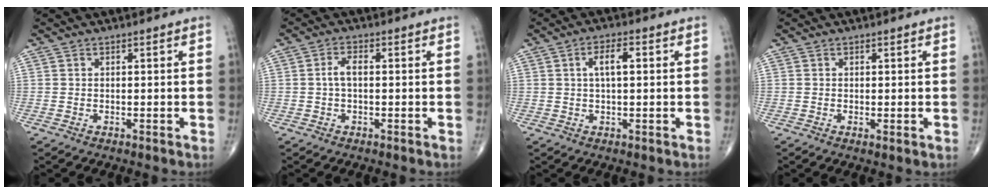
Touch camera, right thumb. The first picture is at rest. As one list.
[{"total": 2.6, "force": [-0.1, 1.2, 2.3], "torque": [-0.046, 0.009, -0.005]}, {"total": 4.4, "force": [0.9, 1.7, 4.0], "torque": [-0.072, 0.008, 0.014]}, {"total": 0.8, "force": [0.0, 0.2, 0.8], "torque": [-0.016, -0.004, -0.002]}]